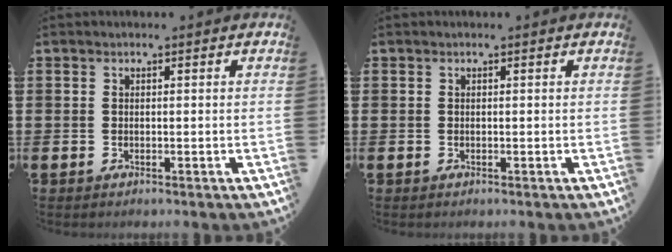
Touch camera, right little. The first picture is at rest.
{"total": 0.0}